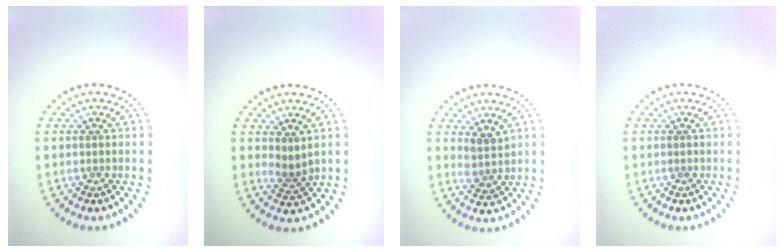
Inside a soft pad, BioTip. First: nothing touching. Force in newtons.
{"total": 1.6, "press": 1.1, "slide": 1.2}
{"total": 1.9, "press": 1.5, "slide": 1.2}
{"total": 0.0}